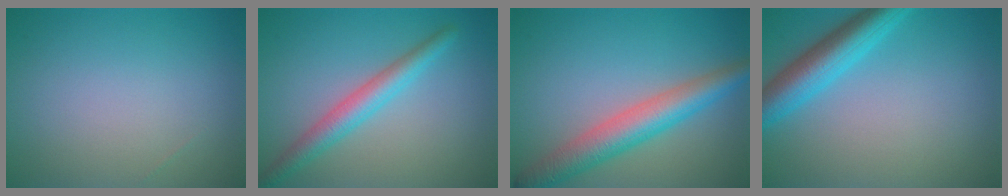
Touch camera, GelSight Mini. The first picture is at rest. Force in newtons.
{"total": 3.4, "press": 3.4, "slide": 0.1}
{"total": 5.6, "press": 5.6, "slide": 0.1}
{"total": 5.3, "press": 5.3, "slide": 0.4}